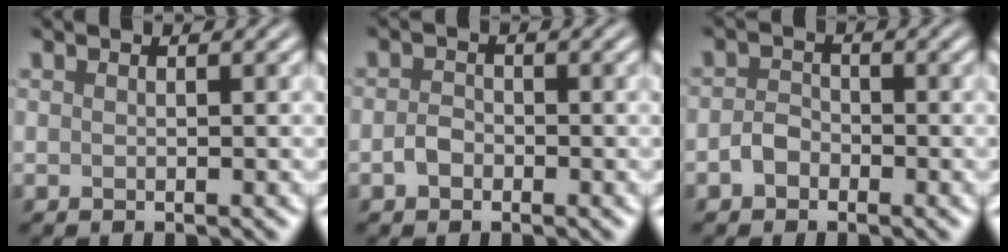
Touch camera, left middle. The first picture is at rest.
{"total": 1.4, "force": [-0.6, 1.1, 0.7], "torque": [-0.015, 0.002, -0.015]}
{"total": 1.7, "force": [-0.9, 1.2, 0.7], "torque": [-0.012, 0.004, -0.020]}